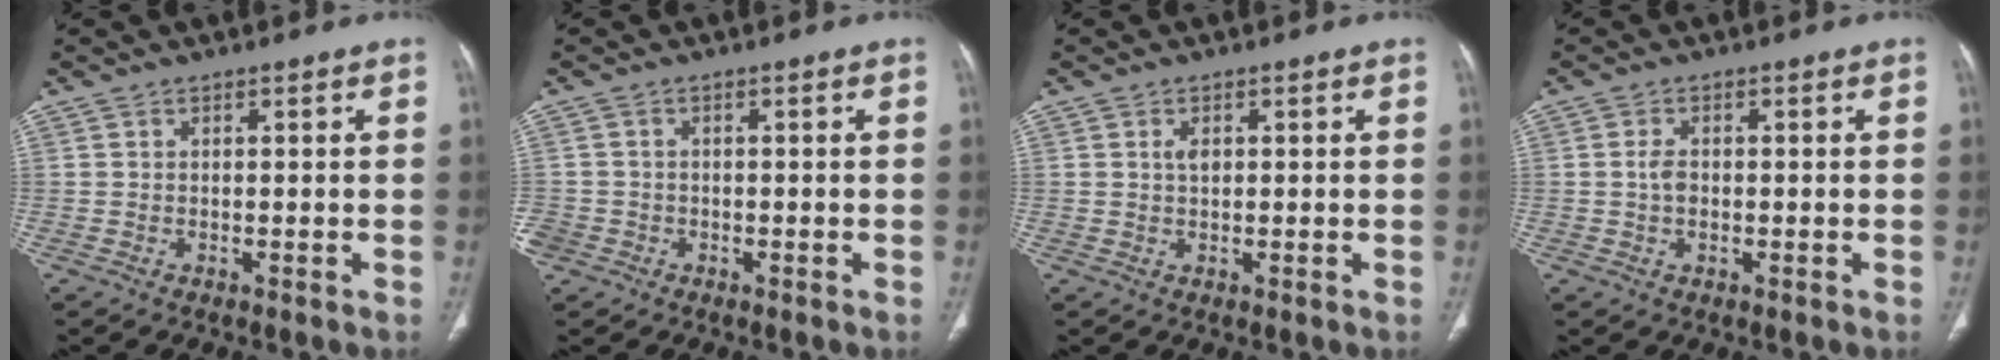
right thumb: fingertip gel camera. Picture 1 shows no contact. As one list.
[{"total": 4.2, "force": [-1.9, 3.6, 1.1], "torque": [-0.031, 0.013, -0.035]}, {"total": 1.6, "force": [0.5, 1.0, 1.1], "torque": [-0.012, -0.001, 0.007]}, {"total": 2.6, "force": [-0.2, 1.7, 2.0], "torque": [-0.040, 0.004, -0.005]}]